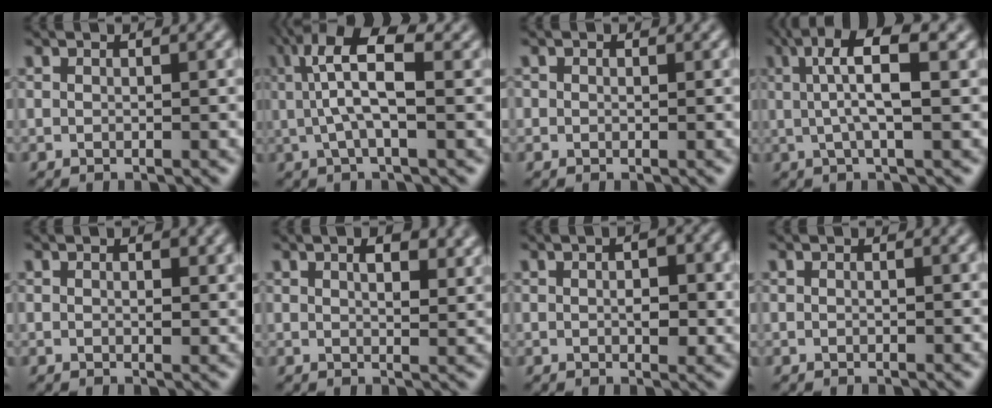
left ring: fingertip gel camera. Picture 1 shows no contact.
{"total": 6.1, "force": [0.7, 1.9, 5.7], "torque": [-0.115, 0.018, 0.010]}
{"total": 0.6, "force": [0.0, 0.6, 0.1], "torque": [-0.001, 0.005, -0.001]}
{"total": 5.5, "force": [0.7, 1.2, 5.3], "torque": [-0.098, 0.015, 0.014]}
{"total": 1.0, "force": [0.1, 0.5, 0.9], "torque": [-0.011, 0.003, 0.009]}
{"total": 3.4, "force": [1.7, 1.5, 2.6], "torque": [-0.029, 0.014, 0.020]}
{"total": 3.0, "force": [0.0, 1.5, 2.5], "torque": [-0.035, 0.008, 0.003]}
{"total": 0.0}